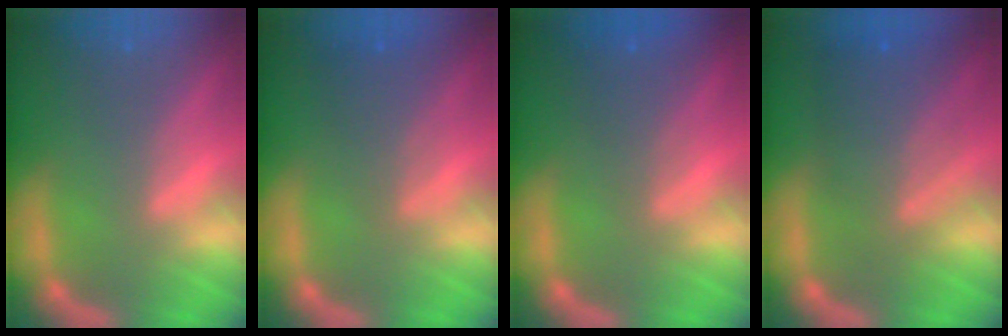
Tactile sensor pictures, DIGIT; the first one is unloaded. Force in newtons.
{"total": 2.9}
{"total": 2.4}
{"total": 6.6}